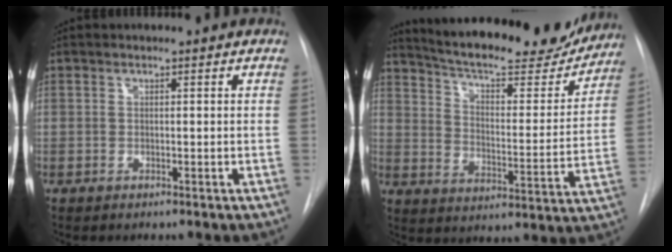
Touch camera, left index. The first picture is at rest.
{"total": 23.4, "force": [20.9, 5.0, 9.2], "torque": [-0.149, -0.023, 0.285]}